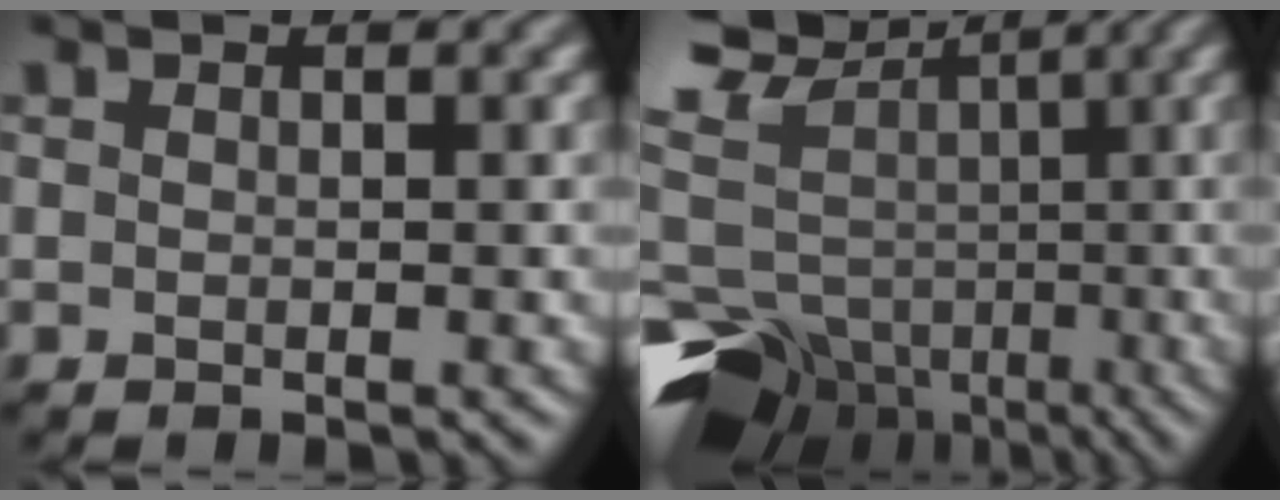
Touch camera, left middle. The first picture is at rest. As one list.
[{"total": 10.5, "force": [-2.5, 8.3, 6.0], "torque": [-0.142, 0.013, 0.001]}]